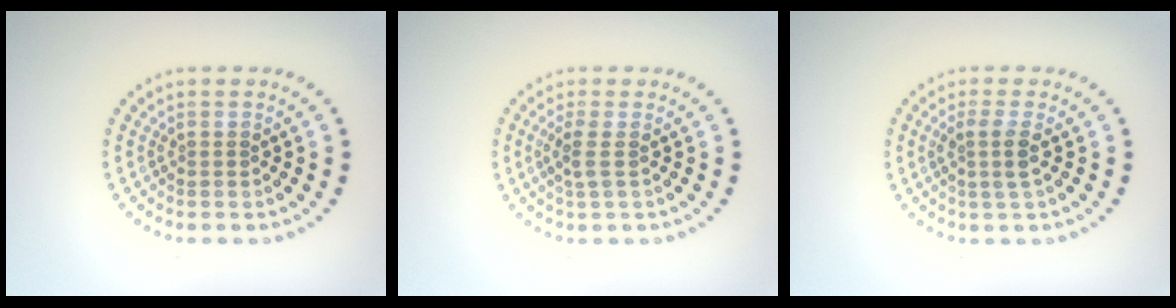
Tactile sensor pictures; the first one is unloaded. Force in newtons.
{"total": 1.4, "press": 1.2, "slide": 0.8}
{"total": 1.9, "press": 1.6, "slide": 1.1}